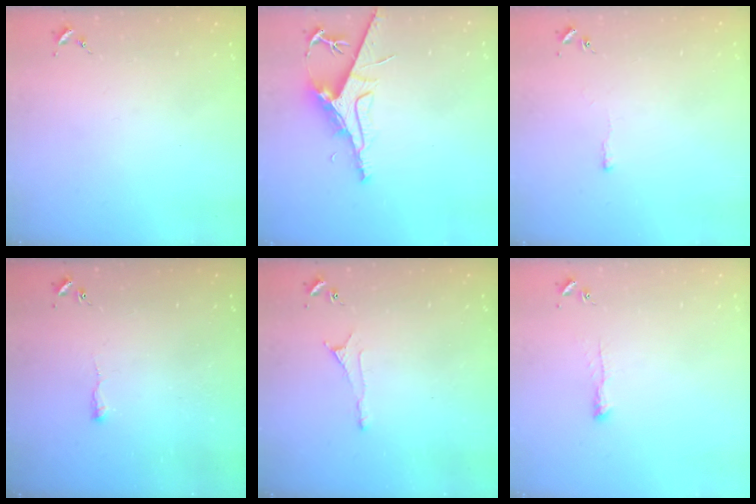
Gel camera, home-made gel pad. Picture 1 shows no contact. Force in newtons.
{"total": 9.7, "press": 9.6, "slide": 1.2}
{"total": 3.5, "press": 3.4, "slide": 0.5}
{"total": 2.8, "press": 2.7, "slide": 0.6}
{"total": 3.8, "press": 3.8, "slide": 0.6}
{"total": 4.1, "press": 4.1, "slide": 0.6}